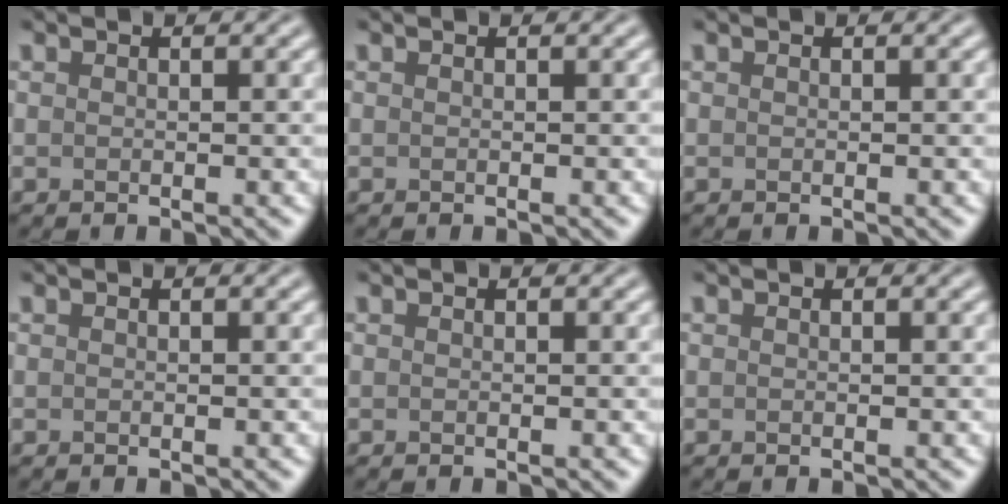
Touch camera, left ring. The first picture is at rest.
{"total": 0.0}
{"total": 0.0}
{"total": 0.0}
{"total": 0.0}
{"total": 0.0}